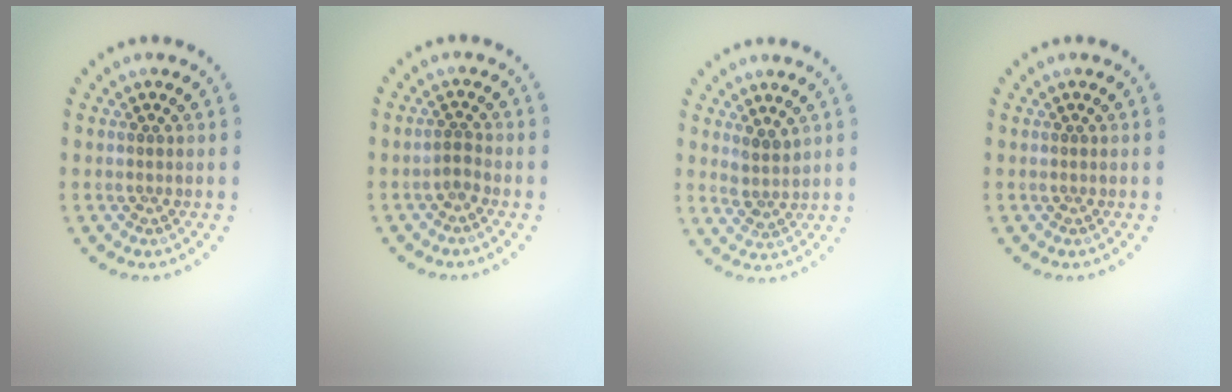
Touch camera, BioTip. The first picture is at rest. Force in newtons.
{"total": 1.2, "press": 0.9, "slide": 0.8}
{"total": 2.0, "press": 1.6, "slide": 1.2}
{"total": 0.0}